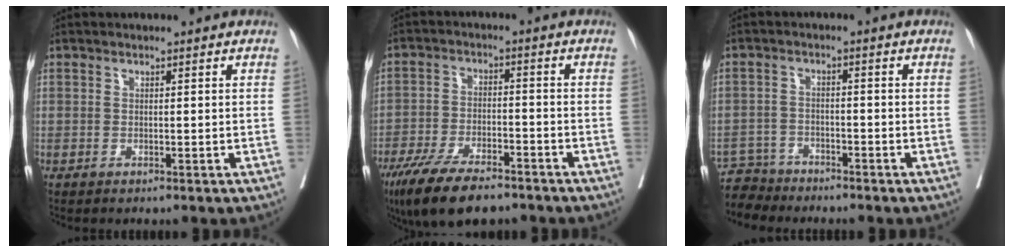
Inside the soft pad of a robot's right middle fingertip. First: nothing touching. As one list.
[{"total": 11.8, "force": [-8.8, 3.4, 7.0], "torque": [-0.123, -0.020, -0.152]}, {"total": 4.7, "force": [-4.4, 1.1, -1.2], "torque": [0.022, -0.004, -0.084]}]